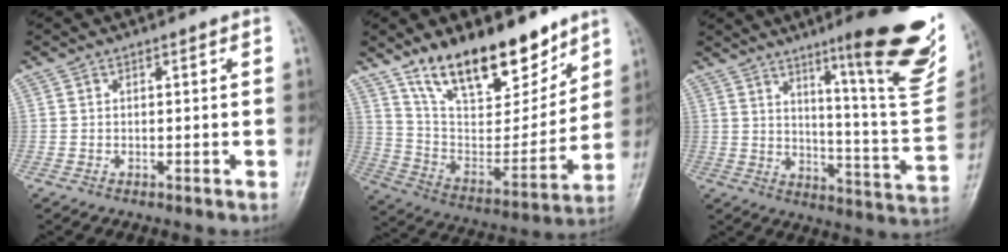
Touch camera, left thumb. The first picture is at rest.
{"total": 21.4, "force": [14.9, 9.1, 12.3], "torque": [-0.153, -0.080, 0.263]}
{"total": 22.5, "force": [12.8, 3.3, 18.2], "torque": [-0.205, -0.068, 0.189]}